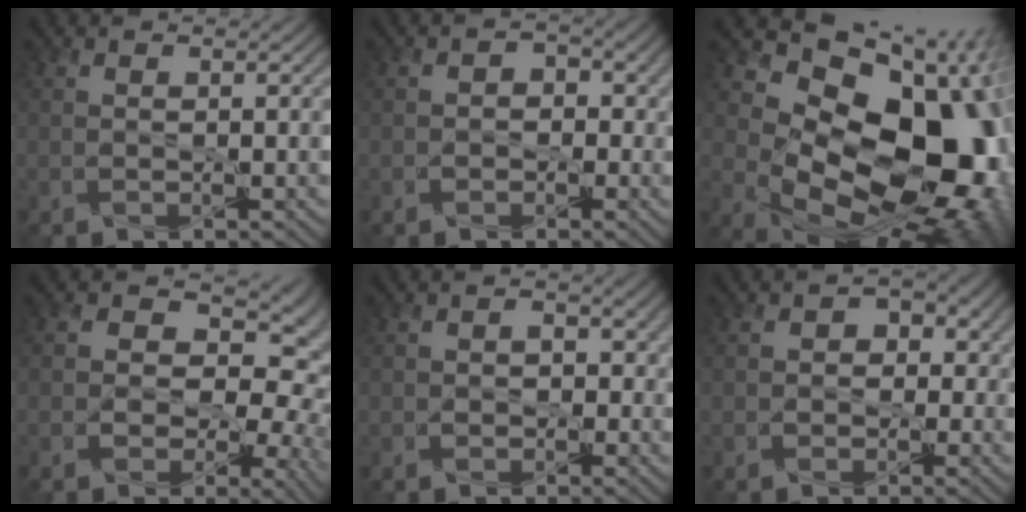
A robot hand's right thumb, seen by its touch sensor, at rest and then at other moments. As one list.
[{"total": 3.2, "force": [-0.8, 2.9, 1.1], "torque": [-0.010, 0.012, -0.020]}, {"total": 20.5, "force": [1.4, 13.8, 15.2], "torque": [-0.215, -0.035, 0.068]}, {"total": 13.2, "force": [-0.9, 10.2, 8.4], "torque": [-0.122, 0.009, -0.025]}, {"total": 3.1, "force": [-0.5, 2.7, 1.4], "torque": [-0.021, 0.005, -0.010]}, {"total": 4.9, "force": [0.1, 4.4, 2.2], "torque": [-0.029, 0.016, -0.014]}]